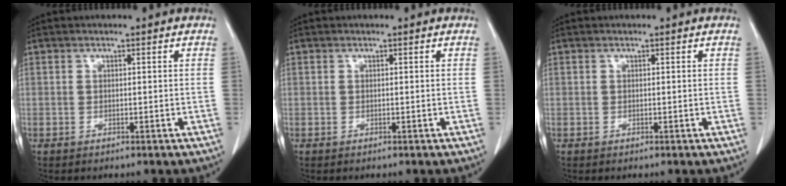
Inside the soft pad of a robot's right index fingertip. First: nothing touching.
{"total": 0.0}
{"total": 0.0}